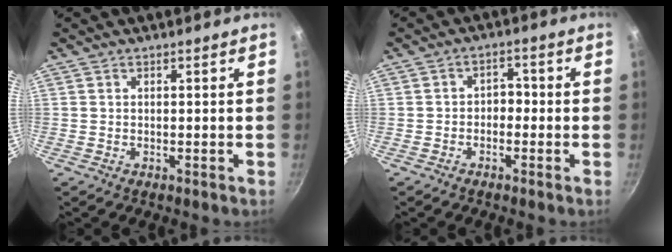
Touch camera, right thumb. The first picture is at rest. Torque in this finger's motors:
{"motor_torque": [-0.63, -0.17, -0.08, 0.19, -0.02]}